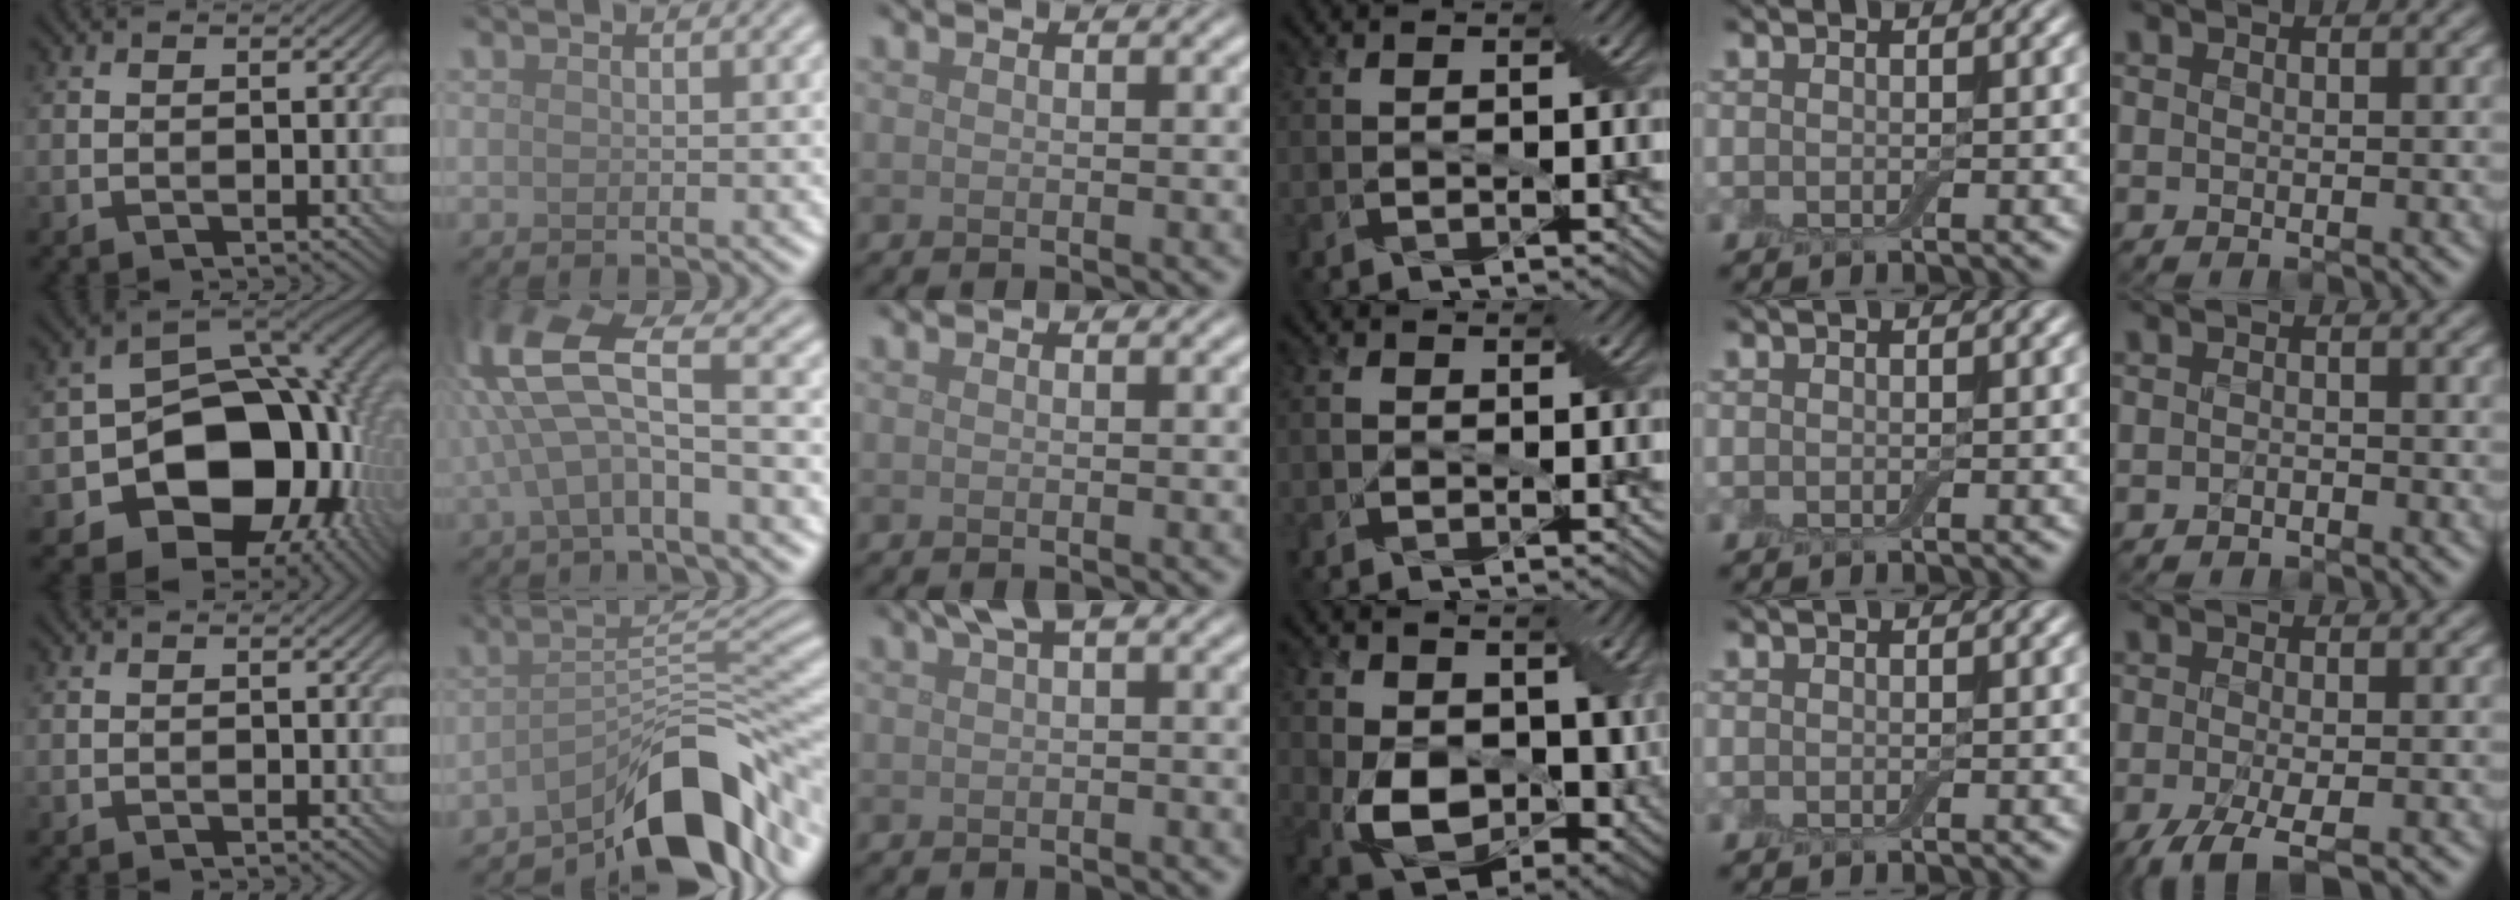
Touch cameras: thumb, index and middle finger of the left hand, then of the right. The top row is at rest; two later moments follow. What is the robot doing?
{"motion": "cut", "object": "aluminum foil"}